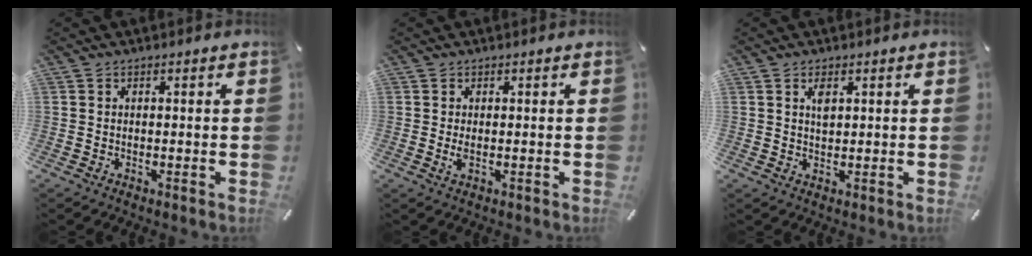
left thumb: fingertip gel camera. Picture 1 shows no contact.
{"total": 1.9, "force": [0.1, 0.6, 1.8], "torque": [-0.041, -0.005, -0.001]}
{"total": 2.5, "force": [1.0, 1.2, 1.9], "torque": [-0.035, -0.002, 0.016]}